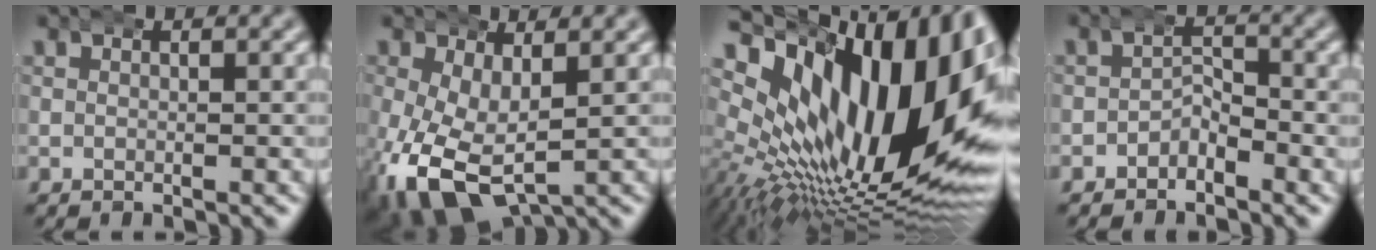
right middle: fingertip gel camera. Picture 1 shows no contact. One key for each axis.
{"total": 7.7, "fx": -2.2, "fy": 4.8, "fz": 5.5, "tx": -0.130, "ty": -0.051, "tz": -0.007}
{"total": 23.4, "fx": 3.6, "fy": 13.4, "fz": 18.9, "tx": -0.300, "ty": -0.012, "tz": 0.065}
{"total": 2.0, "fx": -1.5, "fy": 1.1, "fz": 0.6, "tx": 0.011, "ty": 0.004, "tz": -0.035}